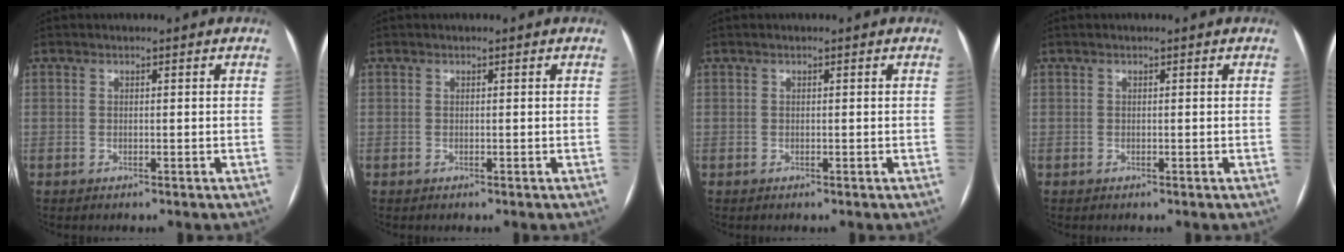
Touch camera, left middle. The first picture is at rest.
{"total": 0.0}
{"total": 0.0}
{"total": 0.0}